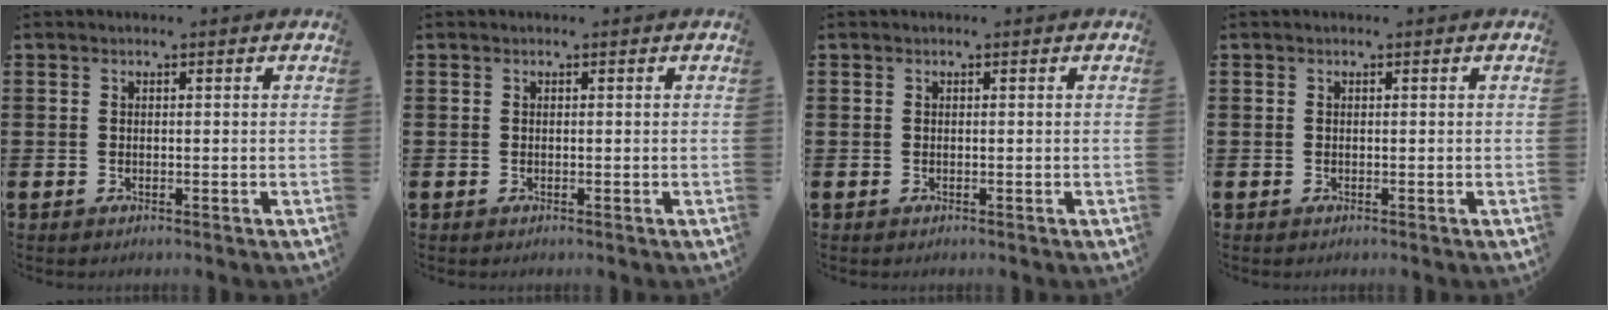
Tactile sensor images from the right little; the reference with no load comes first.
{"total": 0.0}
{"total": 0.0}
{"total": 0.0}